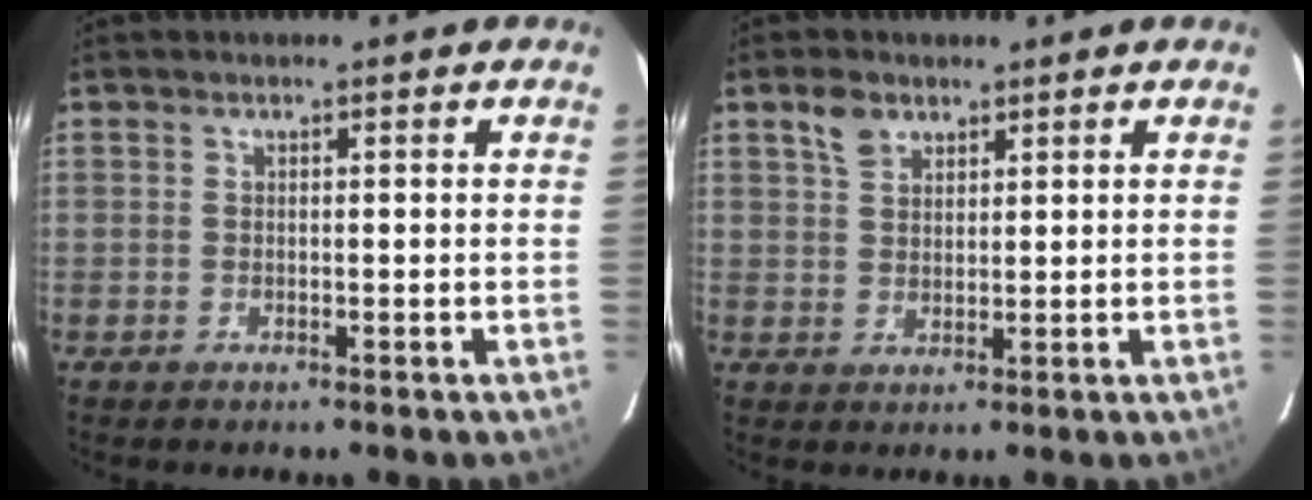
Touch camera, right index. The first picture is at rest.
{"total": 3.8, "force": [2.4, 2.1, 2.0], "torque": [-0.037, 0.009, 0.049]}